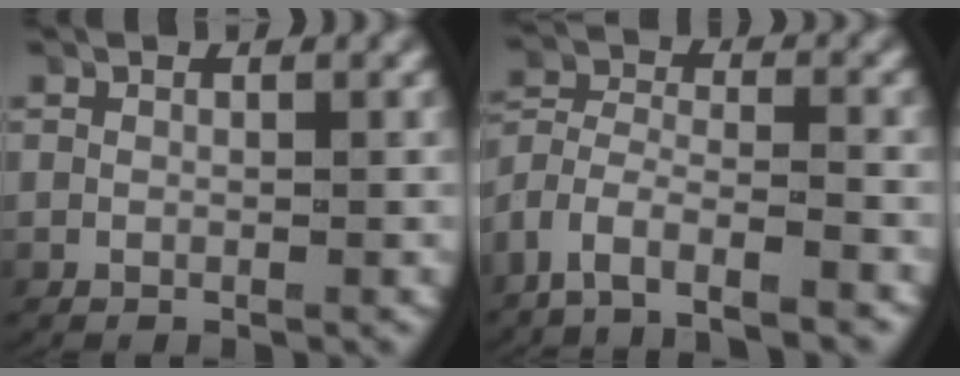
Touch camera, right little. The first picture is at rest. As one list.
[{"total": 6.7, "force": [-4.7, 3.9, 2.9], "torque": [-0.085, -0.042, -0.069]}]